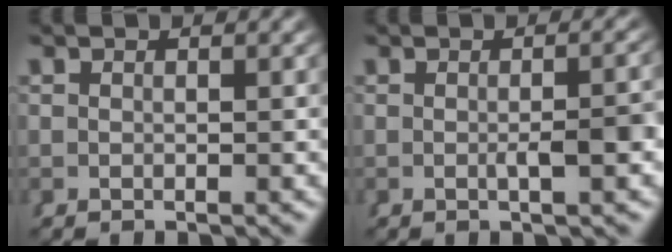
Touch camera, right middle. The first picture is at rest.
{"total": 2.7, "force": [-1.0, 0.3, 2.5], "torque": [-0.043, -0.002, -0.015]}